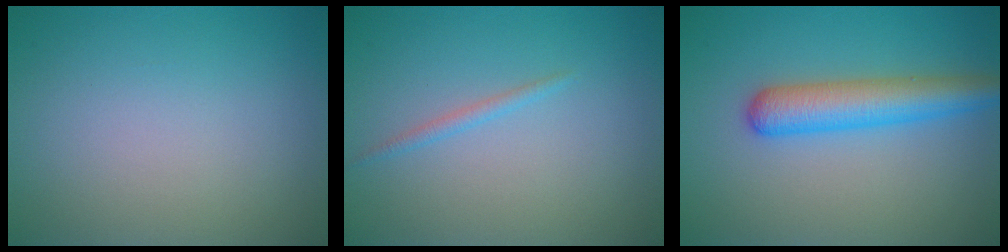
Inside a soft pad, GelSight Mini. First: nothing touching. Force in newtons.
{"total": 0.5, "press": 0.5, "slide": 0.1}
{"total": 4.7, "press": 4.7, "slide": 0.2}